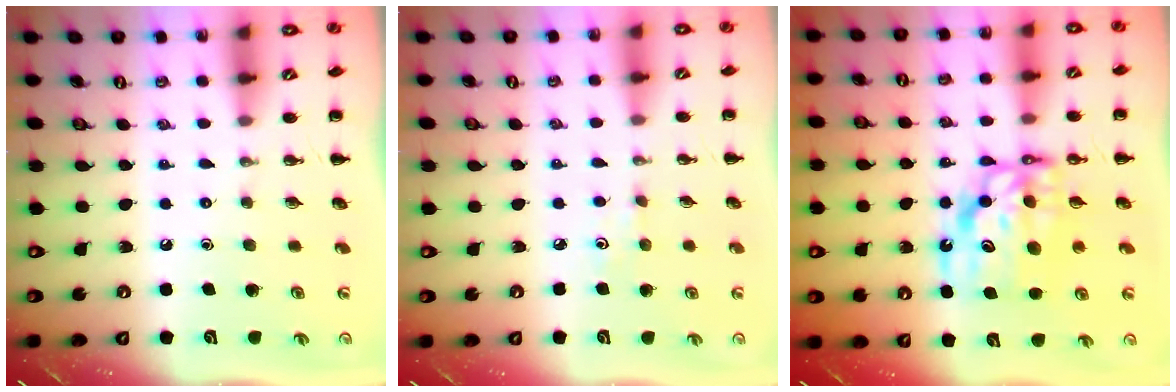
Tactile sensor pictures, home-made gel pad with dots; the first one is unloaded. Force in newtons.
{"total": 3.2, "press": 3.0, "slide": 1.2}
{"total": 11.5, "press": 11.1, "slide": 3.2}